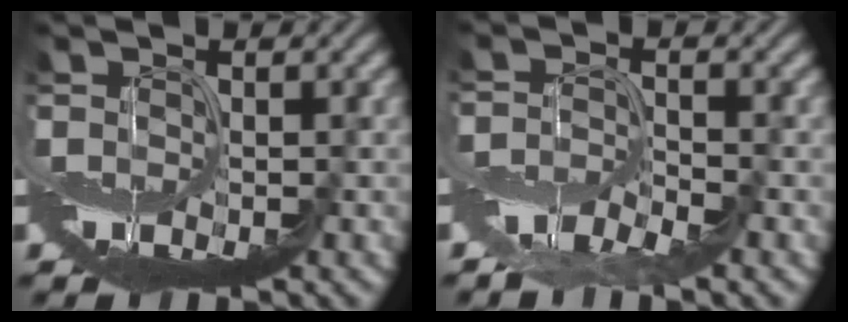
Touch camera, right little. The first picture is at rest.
{"total": 2.0, "force": [-1.8, -0.7, -0.5], "torque": [0.010, 0.008, -0.039]}